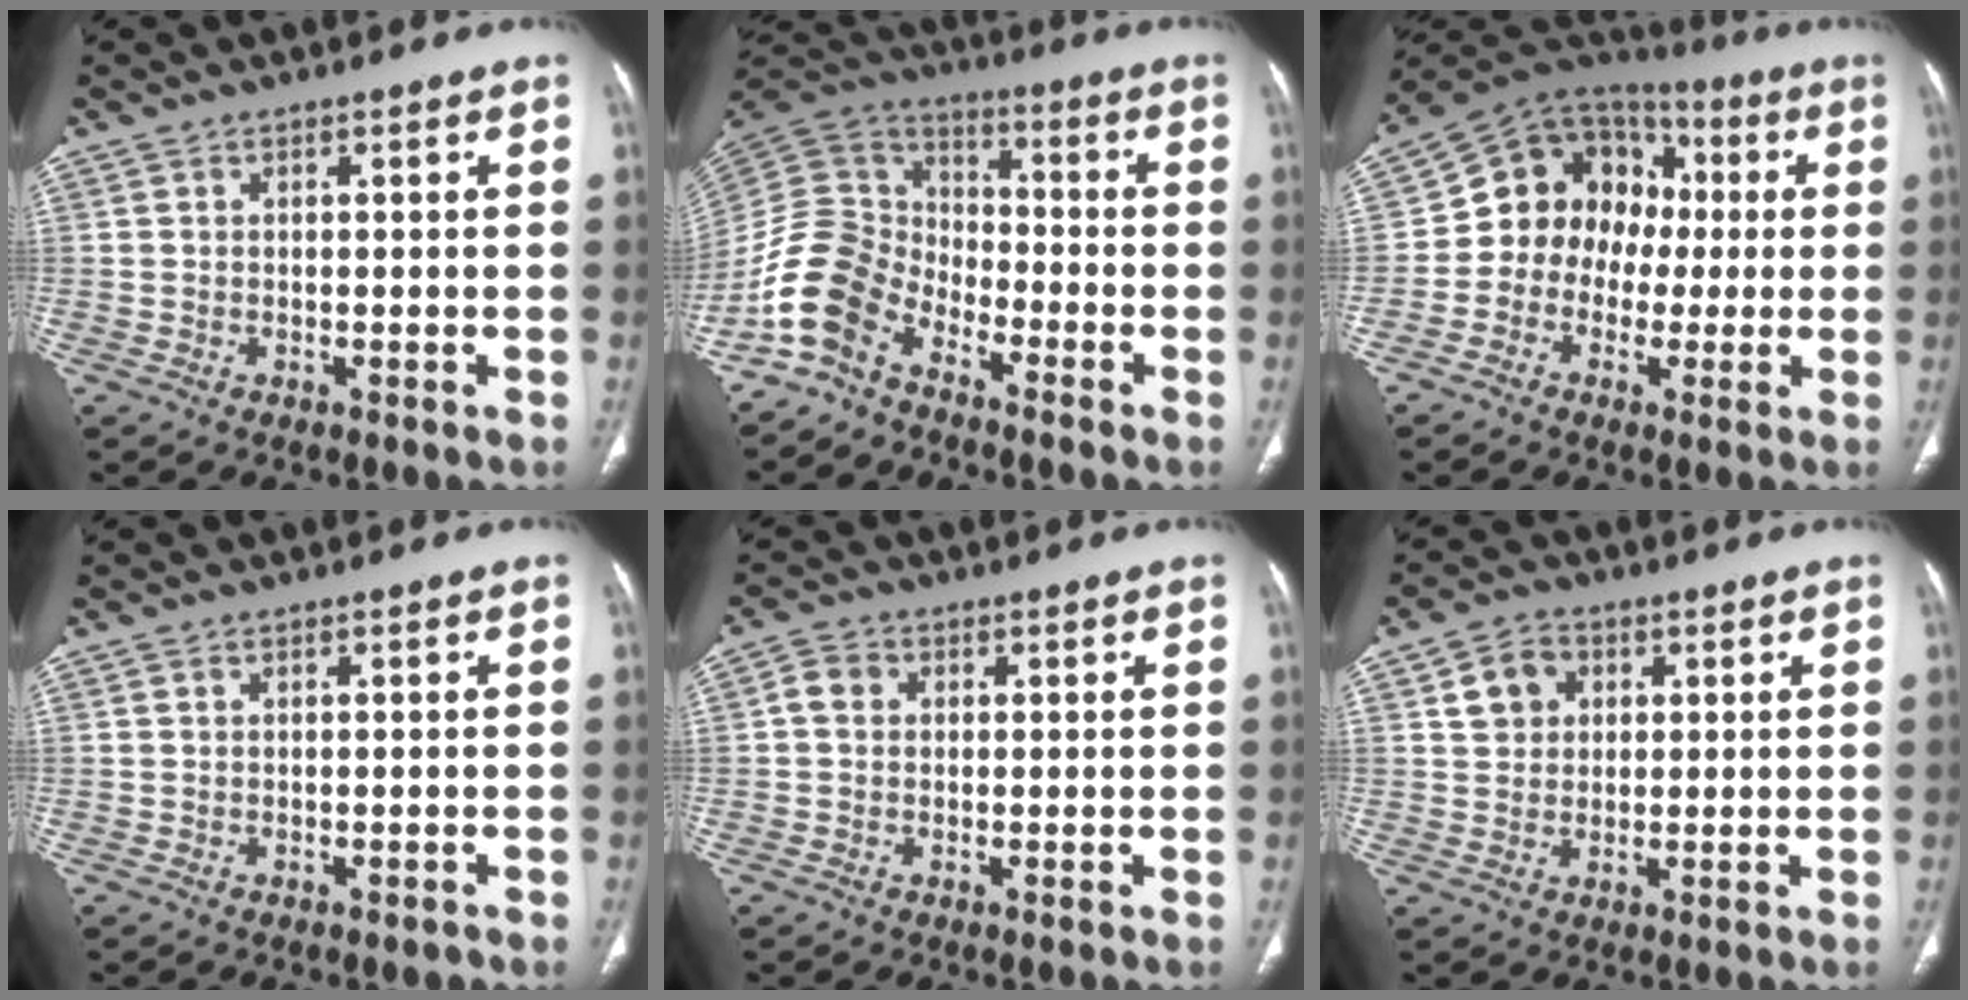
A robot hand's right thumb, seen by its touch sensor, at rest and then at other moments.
{"total": 11.9, "force": [-8.0, 7.1, 5.2], "torque": [-0.103, 0.074, -0.174]}
{"total": 15.0, "force": [-0.3, 12.6, 8.1], "torque": [-0.086, 0.045, -0.017]}
{"total": 0.7, "force": [-0.4, 0.3, 0.5], "torque": [-0.006, 0.004, -0.002]}
{"total": 2.8, "force": [0.3, 2.4, 1.4], "torque": [-0.023, 0.009, 0.004]}
{"total": 5.5, "force": [1.9, 4.6, 2.4], "torque": [-0.020, 0.001, 0.032]}